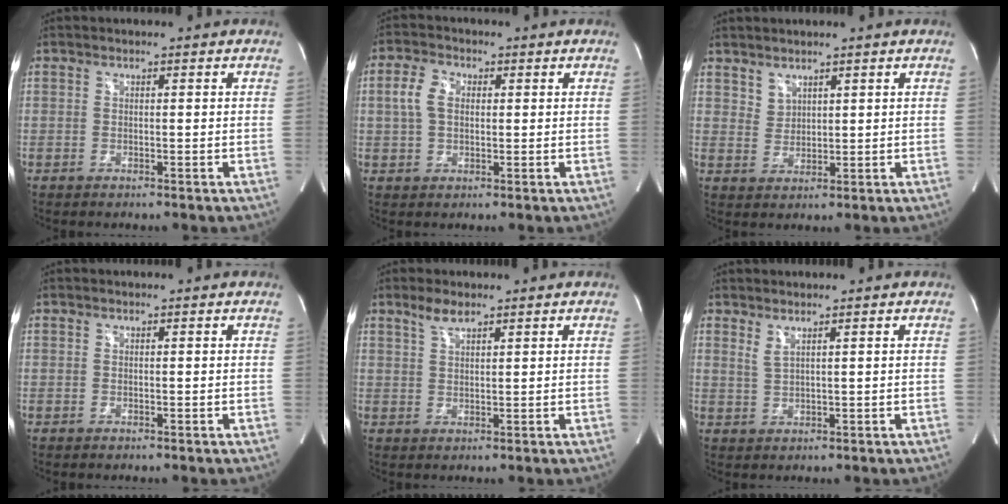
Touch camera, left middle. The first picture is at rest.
{"total": 4.5, "force": [0.7, 2.9, 3.3], "torque": [-0.085, 0.018, 0.016]}
{"total": 2.3, "force": [1.9, 1.3, 0.3], "torque": [0.000, -0.001, 0.041]}
{"total": 0.0}
{"total": 2.8, "force": [2.2, 0.7, 1.6], "torque": [-0.037, 0.005, 0.045]}
{"total": 1.8, "force": [1.4, -0.1, 1.1], "torque": [-0.029, -0.008, 0.035]}